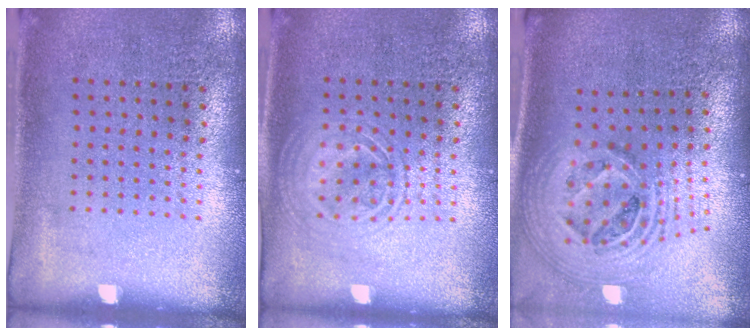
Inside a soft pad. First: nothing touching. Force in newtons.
{"total": 1.2, "press": 1.2, "slide": 0.1}
{"total": 2.8, "press": 1.8, "slide": 2.1}